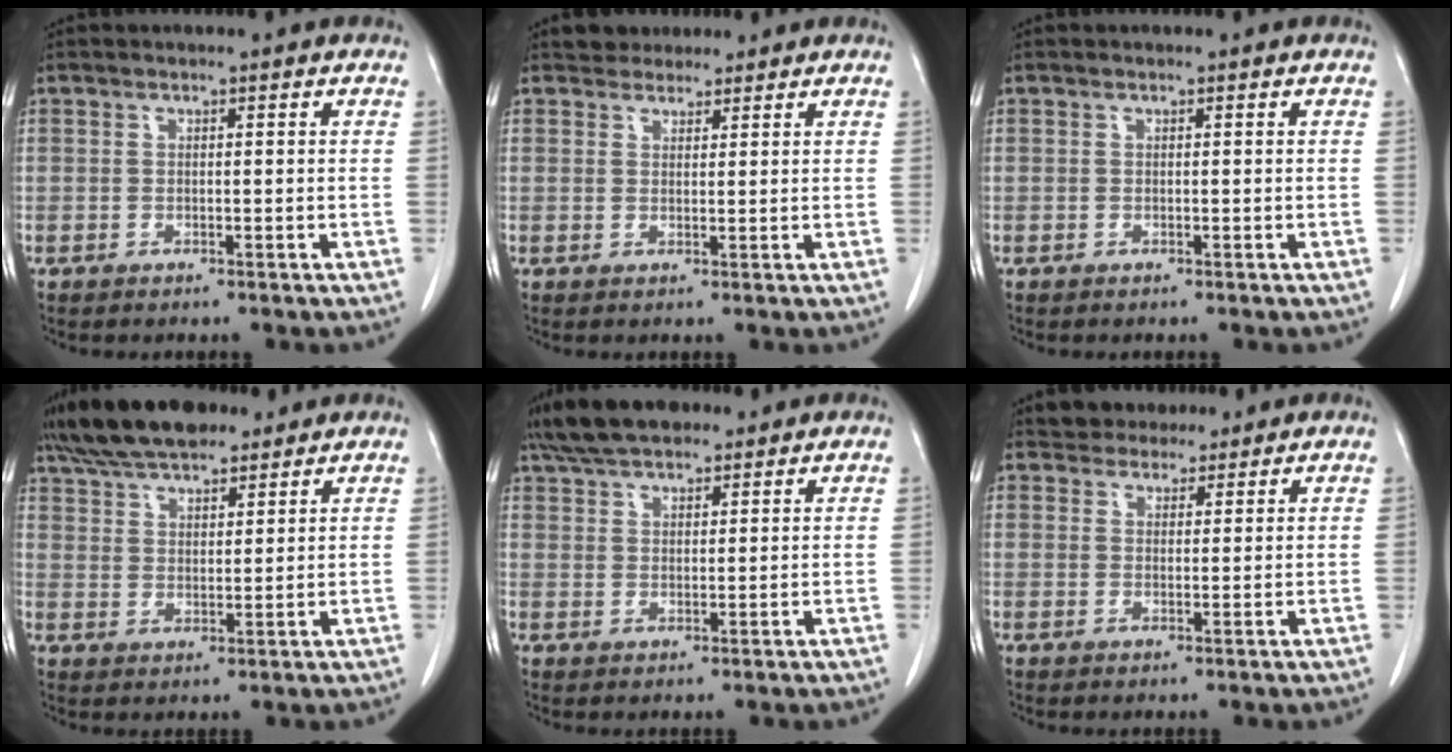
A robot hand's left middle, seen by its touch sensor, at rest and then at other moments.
{"total": 2.9, "force": [2.6, 1.2, 0.1], "torque": [-0.001, 0.012, 0.042]}
{"total": 0.0}
{"total": 12.2, "force": [10.3, 3.8, 5.3], "torque": [-0.089, 0.028, 0.179]}
{"total": 8.8, "force": [7.3, 3.1, 3.9], "torque": [-0.068, 0.026, 0.131]}
{"total": 4.2, "force": [3.8, 1.7, 0.4], "torque": [-0.002, 0.015, 0.061]}